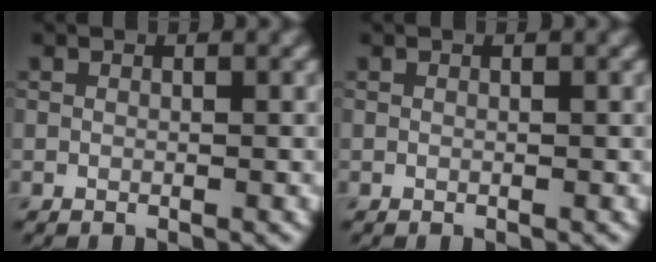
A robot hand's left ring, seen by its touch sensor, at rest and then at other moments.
{"total": 0.0}